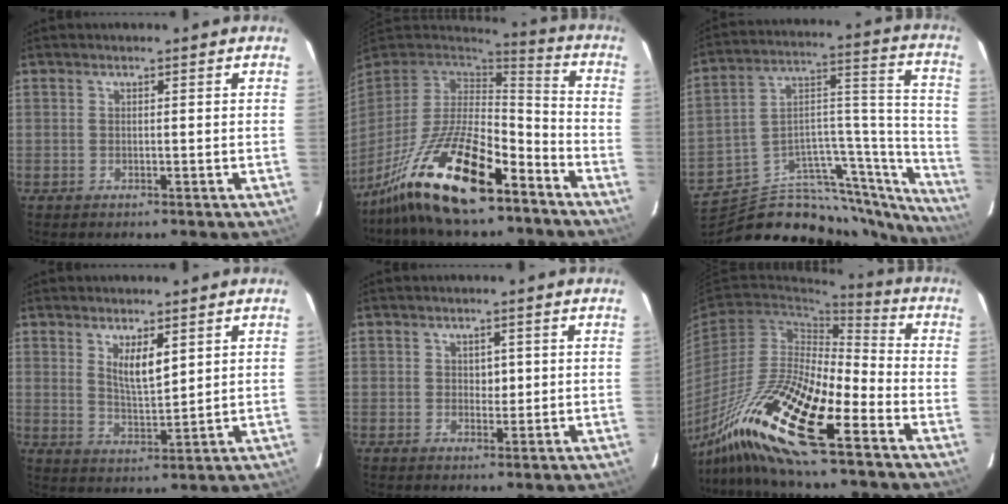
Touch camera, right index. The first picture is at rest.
{"total": 19.6, "force": [-13.4, 4.9, 13.5], "torque": [-0.267, -0.011, -0.243]}
{"total": 32.2, "force": [-29.3, 8.0, 10.7], "torque": [-0.099, 0.036, -0.403]}
{"total": 5.4, "force": [2.7, 1.3, 4.5], "torque": [-0.083, -0.012, 0.056]}
{"total": 1.9, "force": [0.5, 1.3, 1.3], "torque": [-0.014, -0.002, 0.009]}
{"total": 18.9, "force": [-12.0, 2.7, 14.4], "torque": [-0.303, -0.033, -0.228]}